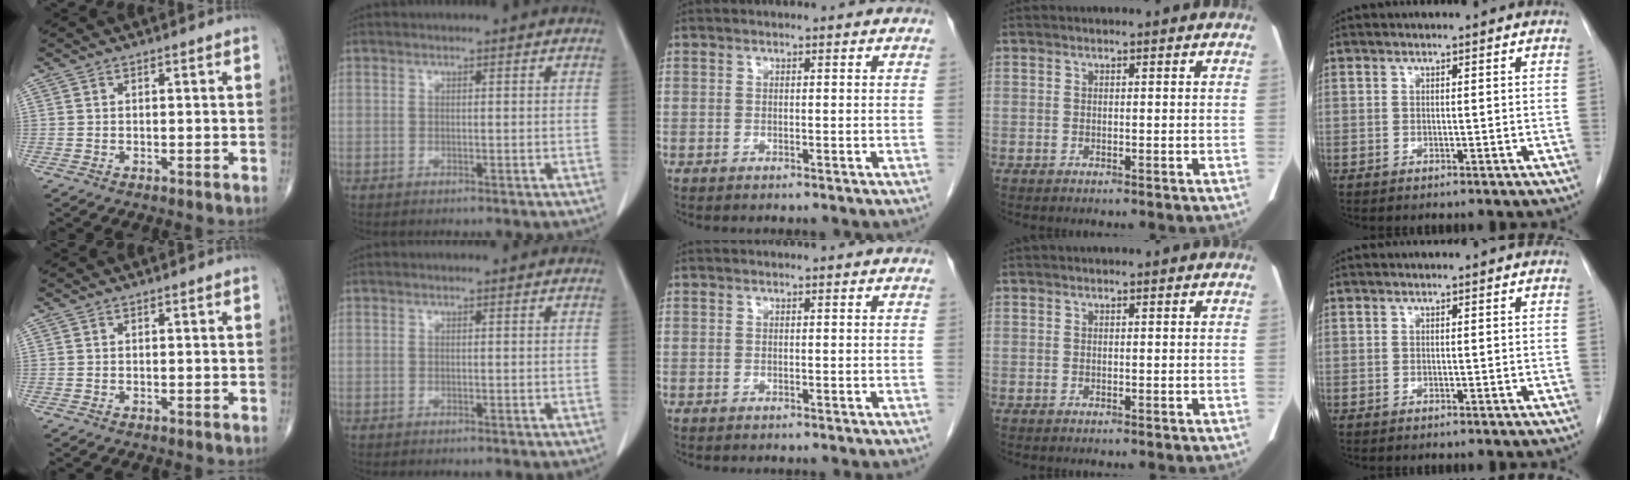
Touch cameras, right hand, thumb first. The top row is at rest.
{}